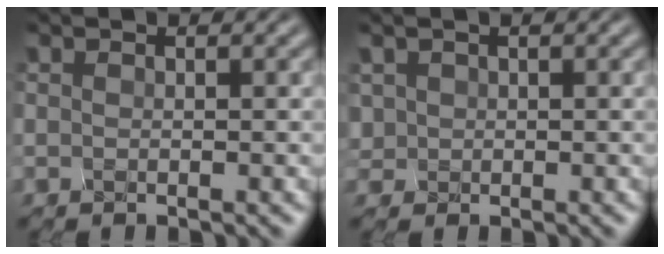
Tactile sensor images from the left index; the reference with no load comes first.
{"total": 1.3, "force": [0.3, -0.3, -1.2], "torque": [0.006, 0.007, 0.025]}